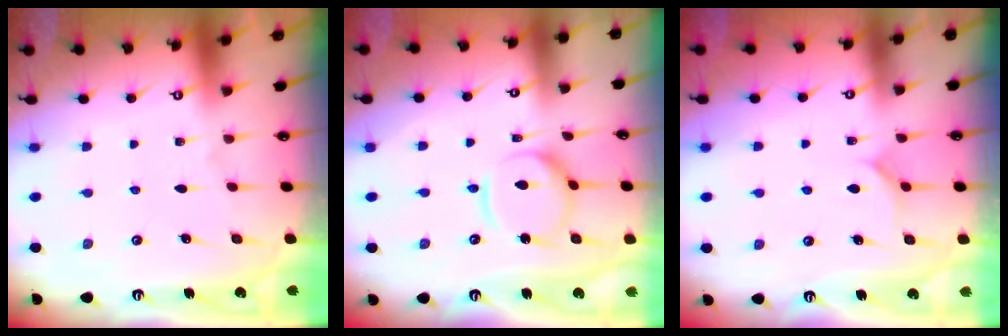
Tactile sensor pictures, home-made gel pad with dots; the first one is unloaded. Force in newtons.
{"total": 11.1, "press": 11.1, "slide": 1.0}
{"total": 4.4, "press": 4.4, "slide": 0.5}